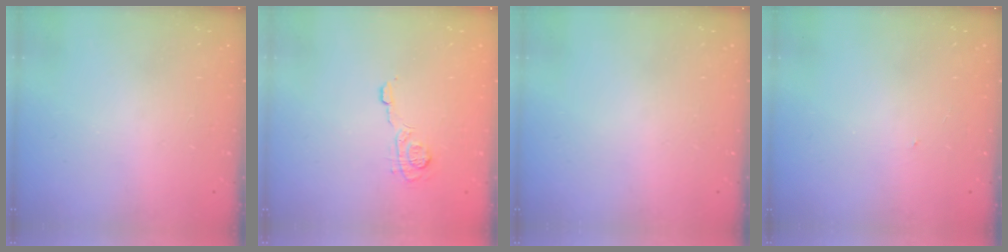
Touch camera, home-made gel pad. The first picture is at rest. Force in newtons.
{"total": 8.1, "press": 8.1, "slide": 0.7}
{"total": 0.0}
{"total": 0.6, "press": 0.6, "slide": 0.1}